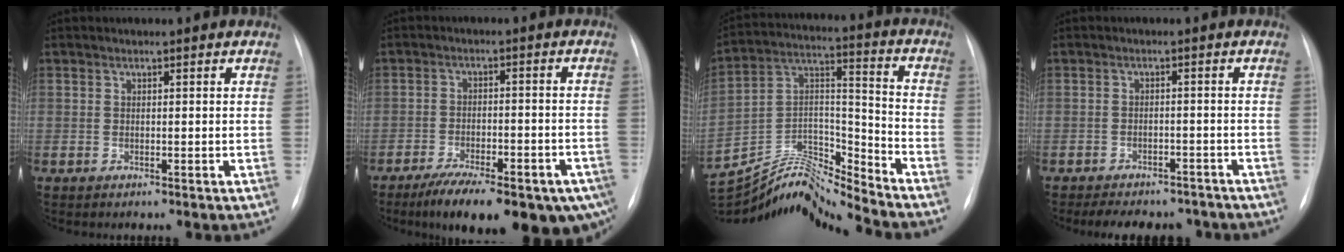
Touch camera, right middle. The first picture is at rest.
{"total": 19.6, "force": [-13.1, 6.4, 13.1], "torque": [-0.139, 0.000, -0.178]}
{"total": 17.0, "force": [-16.7, -0.4, 3.4], "torque": [-0.066, 0.054, -0.299]}
{"total": 11.0, "force": [-9.6, 4.4, 3.4], "torque": [-0.052, 0.009, -0.114]}